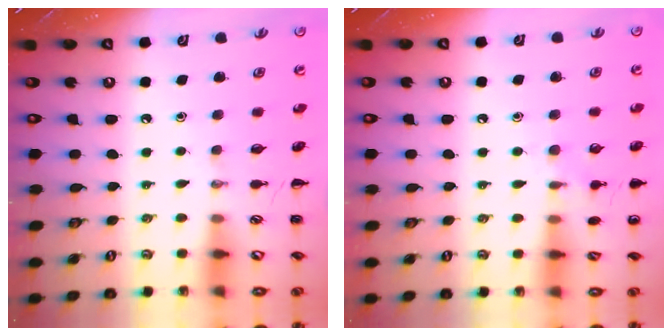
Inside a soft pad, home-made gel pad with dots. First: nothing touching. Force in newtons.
{"total": 6.4, "press": 6.0, "slide": 2.1}